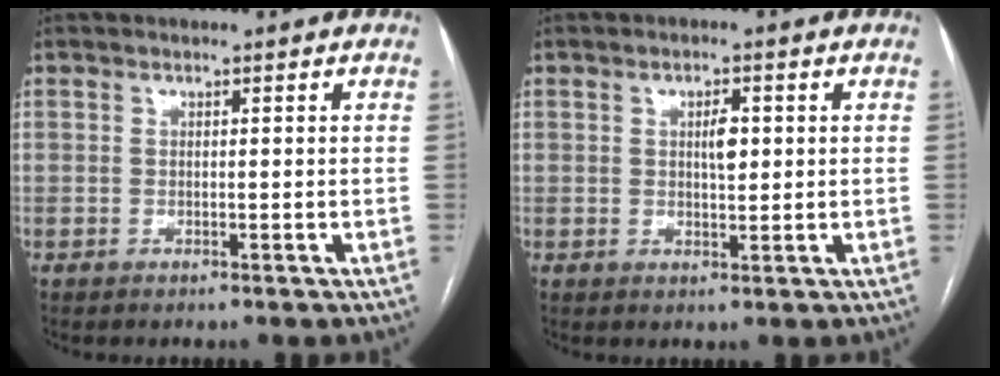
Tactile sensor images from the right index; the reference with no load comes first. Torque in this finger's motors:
{"motor_torque": [0.01, 0.00, 0.03, 0.03]}